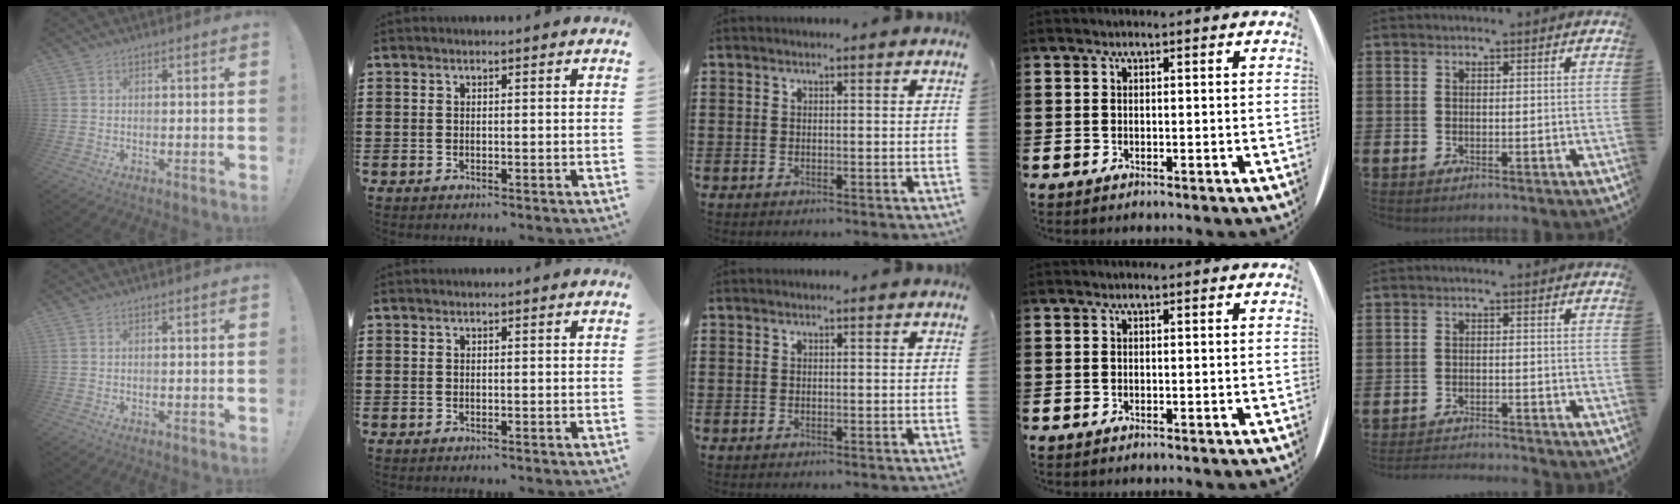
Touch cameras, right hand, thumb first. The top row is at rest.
{"little": {"total": 1.9, "force": [-1.9, -0.1, 0.0], "torque": [-0.003, 0.003, -0.040]}}